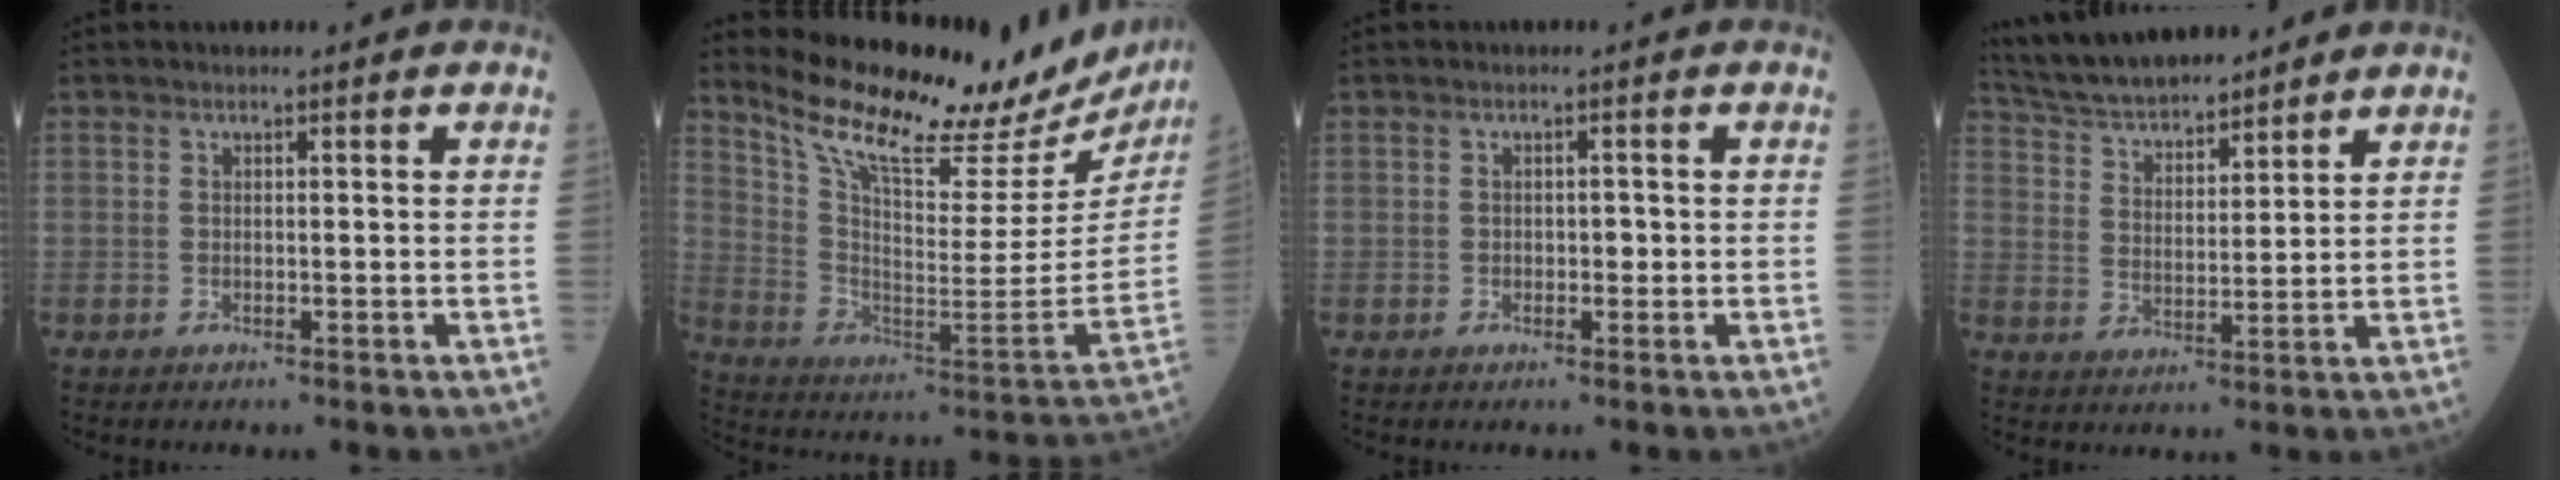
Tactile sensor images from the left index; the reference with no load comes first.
{"total": 26.7, "force": [23.0, 6.2, 12.1], "torque": [-0.200, -0.060, 0.321]}
{"total": 1.4, "force": [-0.2, 0.9, 1.0], "torque": [-0.009, 0.004, -0.004]}
{"total": 14.2, "force": [12.9, 2.8, 5.2], "torque": [-0.099, 0.031, 0.230]}